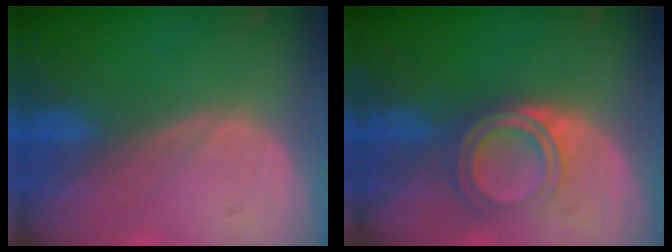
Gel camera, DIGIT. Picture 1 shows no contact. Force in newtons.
{"total": 5.1, "press": 4.8, "slide": 1.7}